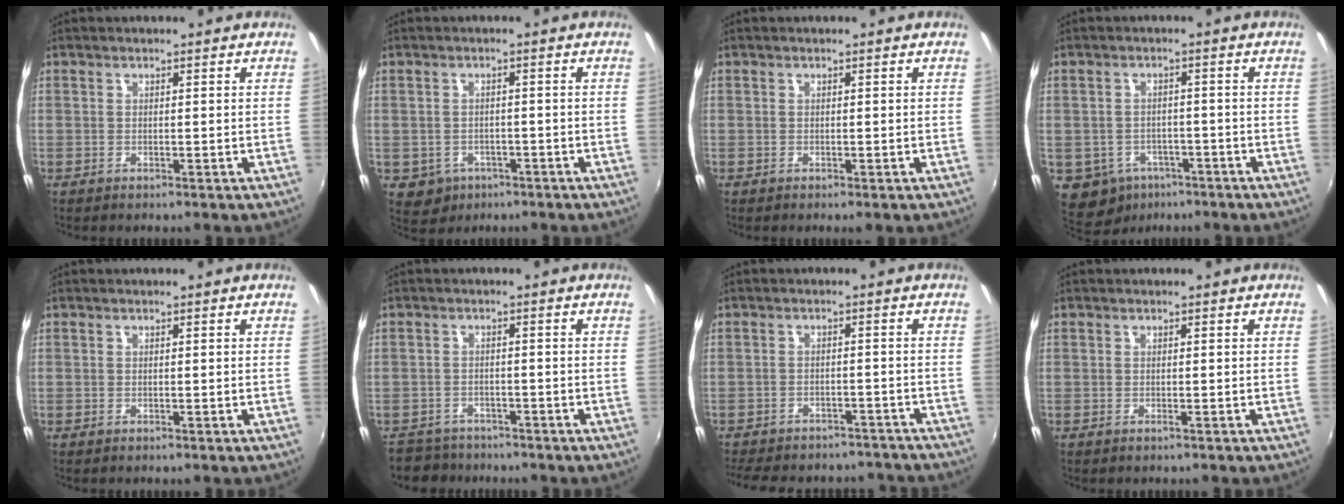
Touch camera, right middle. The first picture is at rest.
{"total": 4.9, "force": [-2.0, 4.2, 1.4], "torque": [-0.039, -0.003, -0.020]}
{"total": 0.0}
{"total": 8.4, "force": [-4.5, 6.6, 2.5], "torque": [-0.080, -0.003, -0.057]}
{"total": 0.0}
{"total": 5.0, "force": [-4.2, 2.7, 0.1], "torque": [-0.020, 0.008, -0.076]}
{"total": 17.9, "force": [-15.4, 6.6, 6.2], "torque": [-0.145, 0.008, -0.196]}
{"total": 0.0}